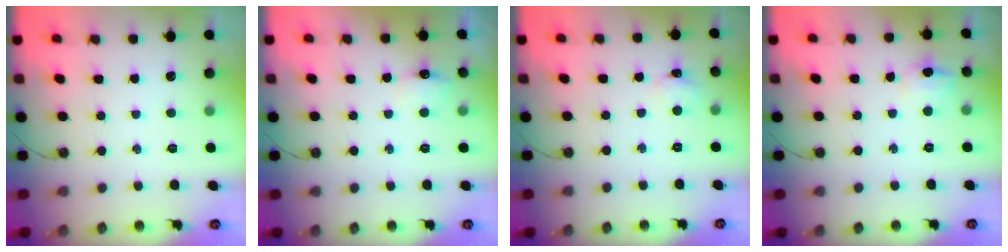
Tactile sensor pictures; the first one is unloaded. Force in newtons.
{"total": 6.0, "press": 5.9, "slide": 1.2}
{"total": 2.6, "press": 2.6, "slide": 0.4}
{"total": 9.1, "press": 5.0, "slide": 7.6}